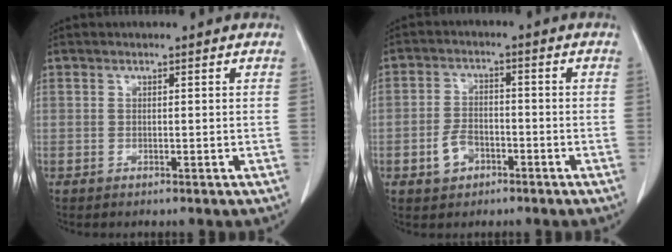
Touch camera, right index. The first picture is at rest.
{"total": 4.4, "force": [-2.2, 3.0, 2.4], "torque": [-0.049, 0.007, -0.035]}